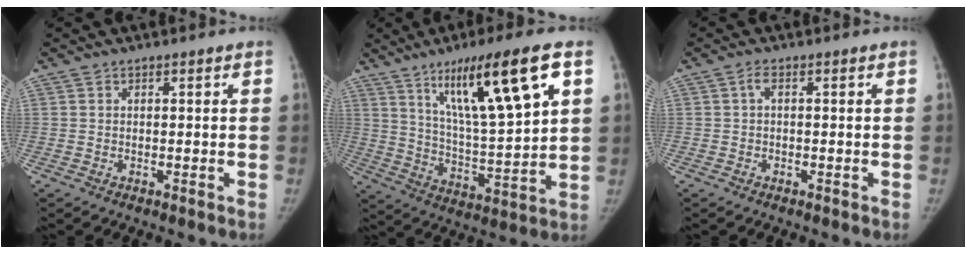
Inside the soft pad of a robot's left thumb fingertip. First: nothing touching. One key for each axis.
{"total": 20.0, "fx": 9.4, "fy": 3.5, "fz": 17.3, "tx": -0.270, "ty": -0.033, "tz": 0.163}
{"total": 1.0, "fx": 0.1, "fy": 0.3, "fz": 1.0, "tx": -0.016, "ty": 0.004, "tz": -0.003}